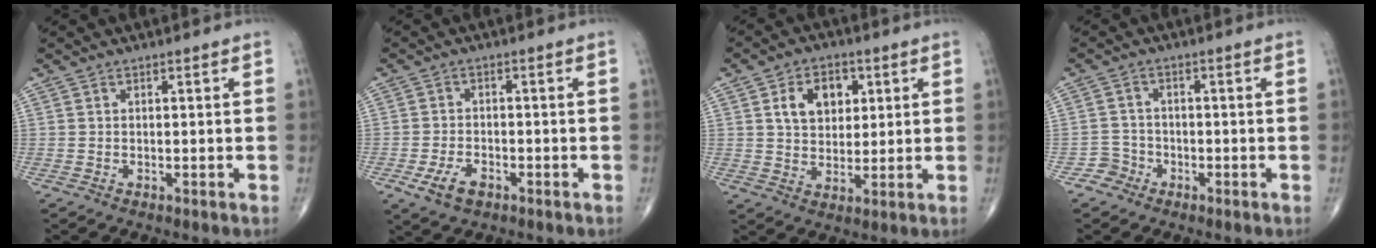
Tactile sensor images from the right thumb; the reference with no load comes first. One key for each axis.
{"total": 5.0, "fx": -2.4, "fy": 3.0, "fz": 3.3, "tx": -0.065, "ty": 0.007, "tz": -0.041}
{"total": 8.8, "fx": 2.9, "fy": 6.2, "fz": 5.5, "tx": -0.058, "ty": -0.008, "tz": 0.049}
{"total": 2.9, "fx": -1.7, "fy": 2.3, "fz": -0.5, "tx": 0.025, "ty": 0.014, "tz": -0.039}